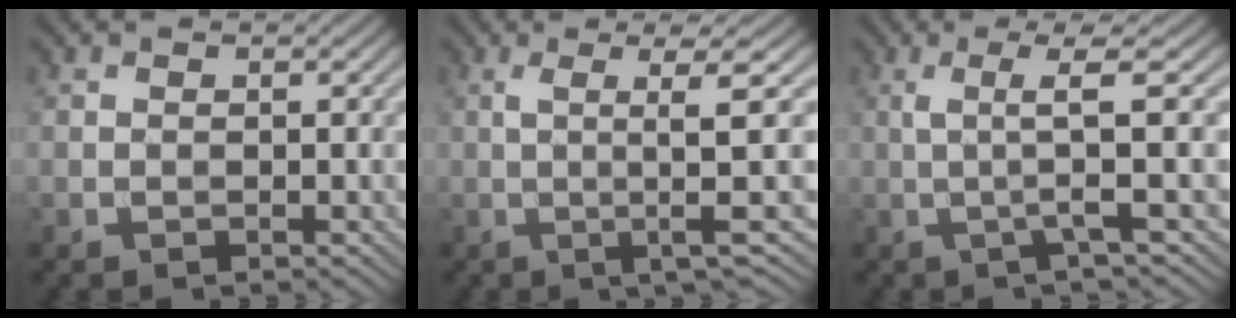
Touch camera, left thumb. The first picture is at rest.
{"total": 6.6, "force": [0.1, 0.2, 6.6], "torque": [-0.126, 0.009, -0.001]}
{"total": 4.6, "force": [0.3, 0.0, 4.6], "torque": [-0.086, 0.011, -0.005]}